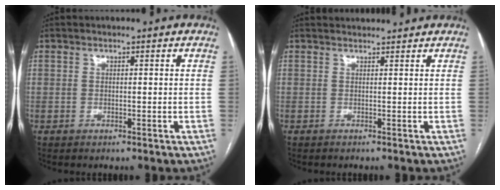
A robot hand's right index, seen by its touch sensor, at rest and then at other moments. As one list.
[{"total": 2.9, "force": [2.7, 0.3, 0.9], "torque": [-0.028, 0.033, 0.028]}]